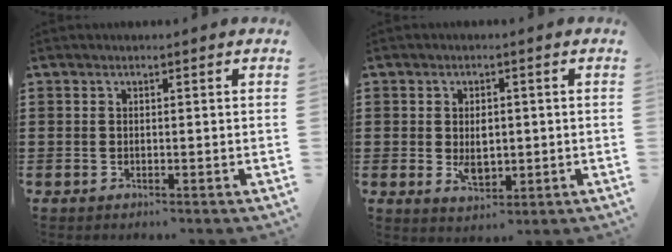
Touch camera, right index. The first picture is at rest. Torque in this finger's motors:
{"motor_torque": [2.14, 0.00, 0.25, 0.12]}